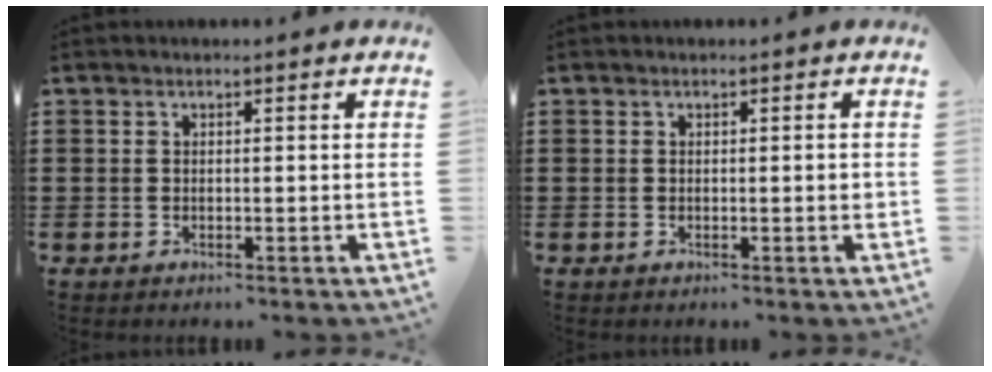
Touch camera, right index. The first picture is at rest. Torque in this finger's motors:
{"motor_torque": [0.68, 0.31, 0.01, 0.03]}